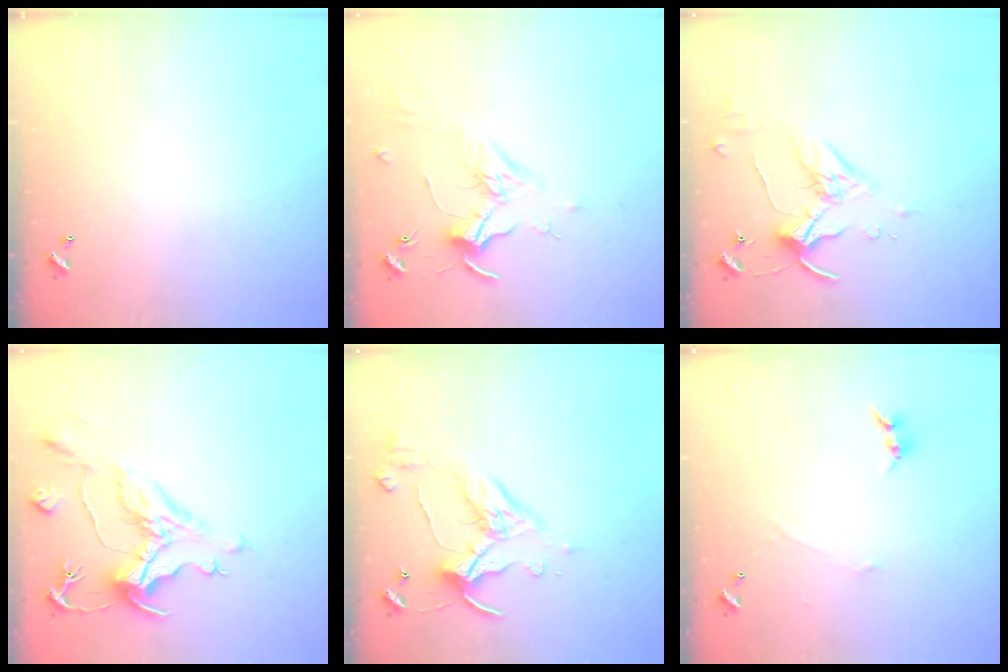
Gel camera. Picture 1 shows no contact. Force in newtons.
{"total": 1.7, "press": 1.5, "slide": 0.8}
{"total": 3.8, "press": 3.8, "slide": 0.5}
{"total": 1.9, "press": 0.8, "slide": 1.7}
{"total": 6.1, "press": 6.0, "slide": 1.2}
{"total": 1.3, "press": 1.2, "slide": 0.5}